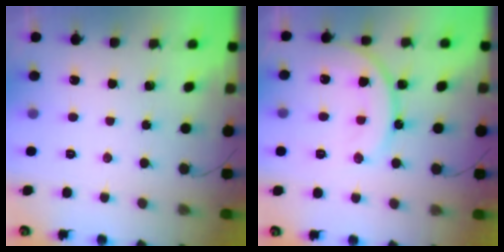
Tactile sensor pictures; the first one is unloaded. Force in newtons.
{"total": 15.4, "press": 15.2, "slide": 1.8}